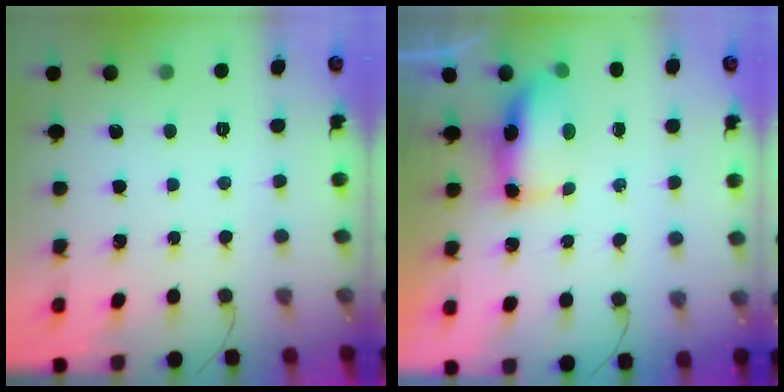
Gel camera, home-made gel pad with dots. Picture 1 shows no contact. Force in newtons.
{"total": 7.3, "press": 7.3, "slide": 0.8}